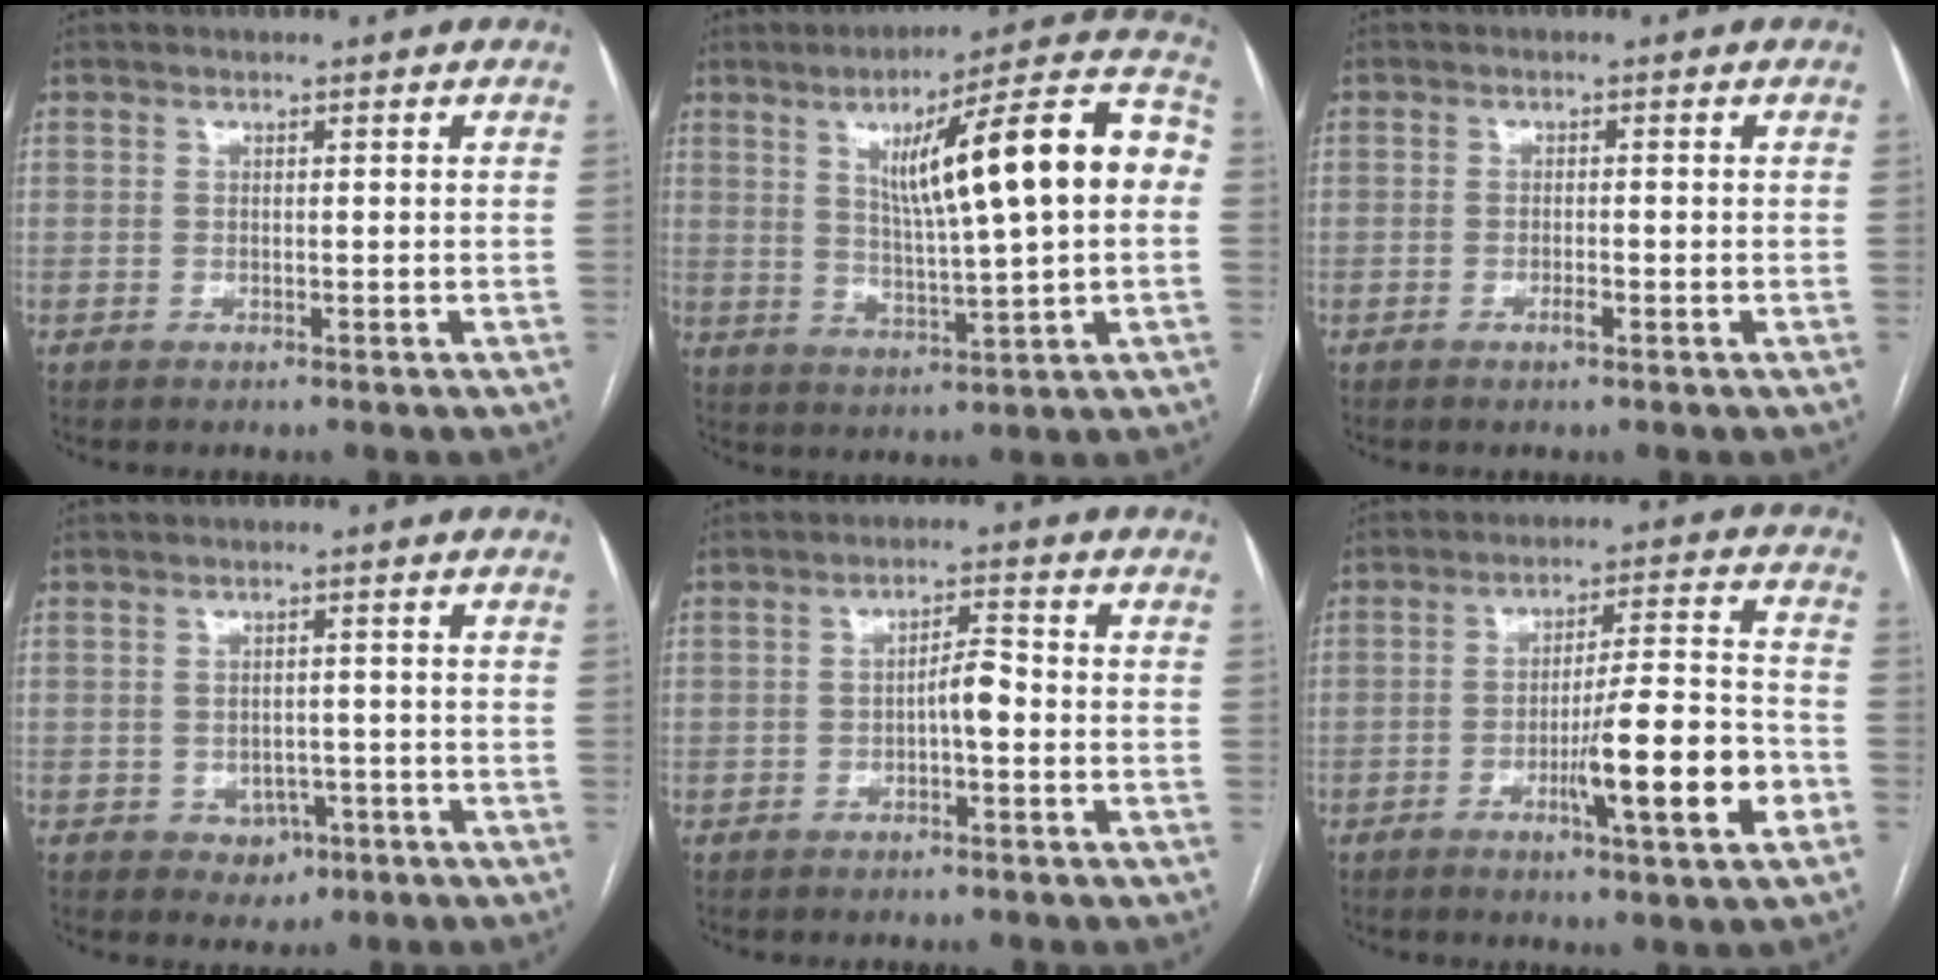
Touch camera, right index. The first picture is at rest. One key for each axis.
{"total": 18.2, "fx": 3.1, "fy": 1.5, "fz": 17.8, "tx": -0.259, "ty": 0.030, "tz": 0.043}
{"total": 1.3, "fx": -0.7, "fy": 0.3, "fz": 1.1, "tx": -0.021, "ty": 0.000, "tz": -0.011}
{"total": 3.3, "fx": -1.5, "fy": 2.6, "fz": 1.4, "tx": -0.008, "ty": 0.006, "tz": -0.012}
{"total": 3.2, "fx": -0.9, "fy": 0.6, "fz": 3.0, "tx": -0.046, "ty": 0.009, "tz": -0.014}
{"total": 11.3, "fx": -4.1, "fy": 0.7, "fz": 10.5, "tx": -0.159, "ty": 0.002, "tz": -0.061}